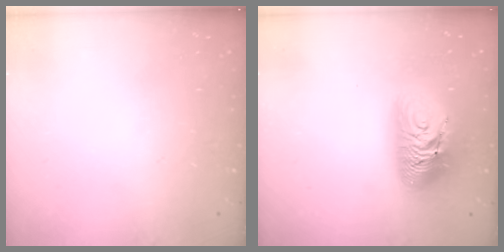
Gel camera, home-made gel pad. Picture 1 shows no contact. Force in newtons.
{"total": 14.4, "press": 14.3, "slide": 1.2}